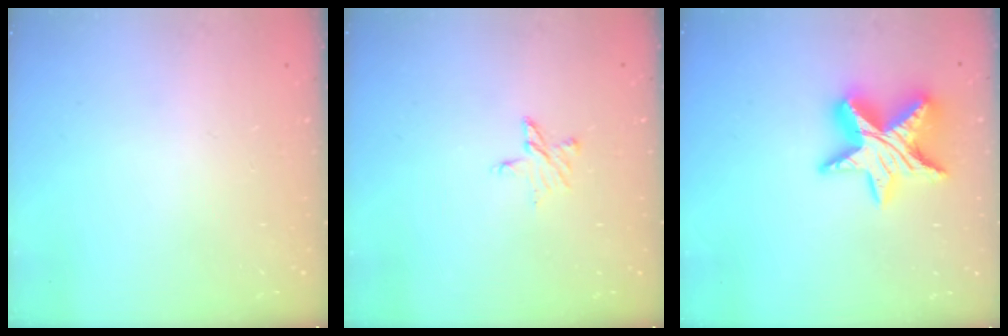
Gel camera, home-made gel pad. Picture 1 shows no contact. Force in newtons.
{"total": 5.8, "press": 5.8, "slide": 0.5}
{"total": 14.5, "press": 14.4, "slide": 1.0}